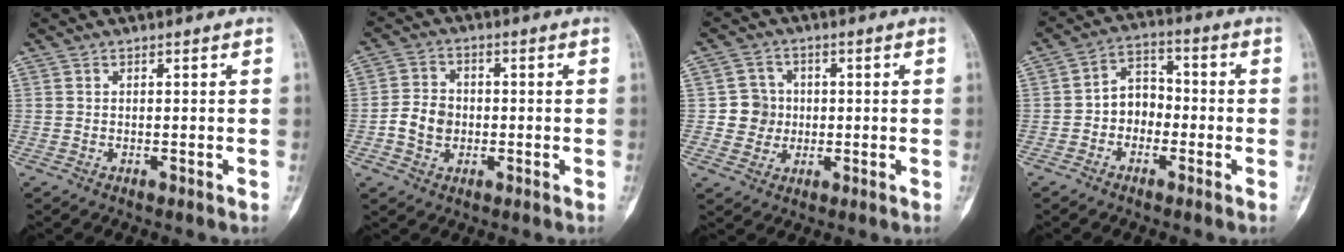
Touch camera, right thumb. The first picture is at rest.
{"total": 6.2, "force": [-1.2, 5.0, 3.4], "torque": [-0.049, 0.016, -0.027]}
{"total": 5.7, "force": [-0.1, 5.6, 1.0], "torque": [0.016, 0.011, -0.006]}
{"total": 6.5, "force": [-1.7, 5.1, 3.6], "torque": [-0.027, 0.031, -0.044]}